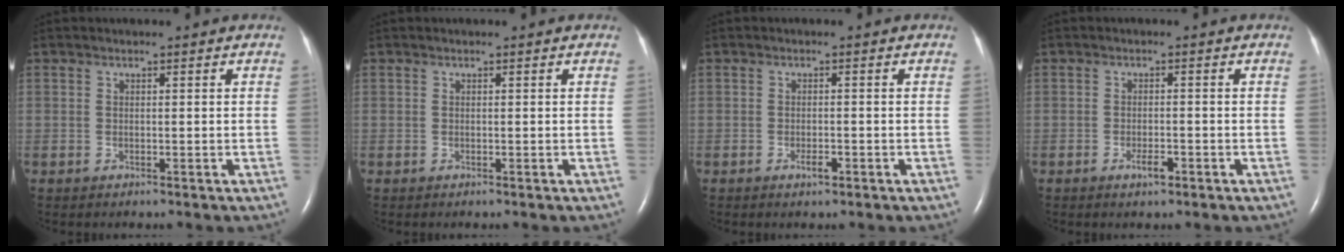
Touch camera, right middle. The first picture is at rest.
{"total": 0.0}
{"total": 1.5, "force": [-0.9, 0.5, 1.1], "torque": [-0.023, -0.001, -0.011]}
{"total": 2.1, "force": [-1.2, 0.6, 1.6], "torque": [-0.031, -0.001, -0.018]}